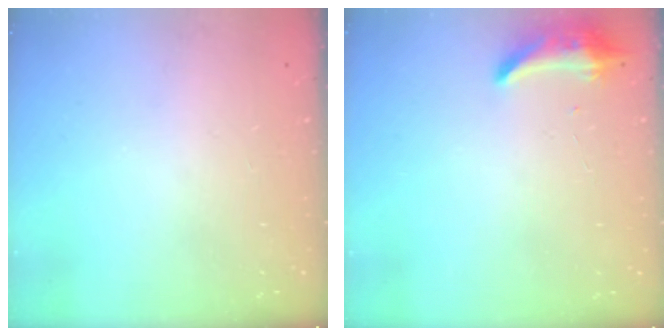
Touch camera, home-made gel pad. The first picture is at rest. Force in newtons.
{"total": 7.7, "press": 7.6, "slide": 0.7}